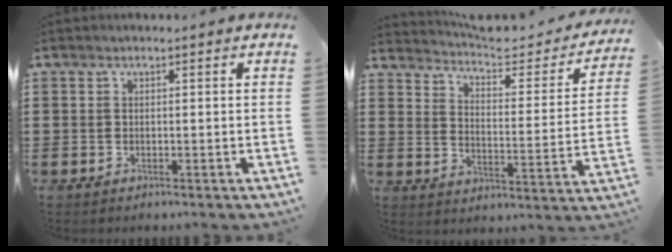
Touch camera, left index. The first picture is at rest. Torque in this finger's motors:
{"motor_torque": [0.56, 0.50, 0.04, -0.08]}